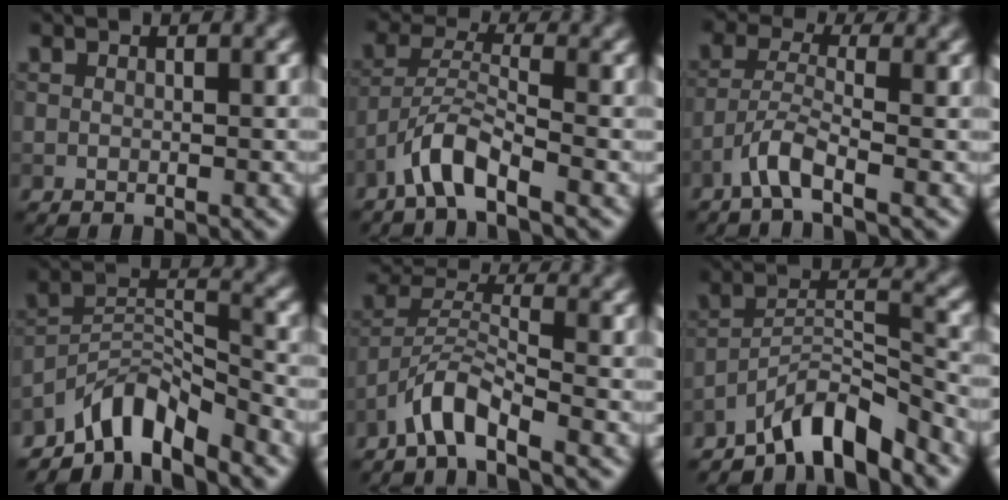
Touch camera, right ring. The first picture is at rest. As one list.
[{"total": 3.4, "force": [-2.5, 0.7, 2.3], "torque": [-0.045, 0.009, -0.056]}, {"total": 3.0, "force": [-1.8, 0.6, 2.3], "torque": [-0.051, 0.005, -0.047]}, {"total": 5.9, "force": [-5.0, 1.7, 2.6], "torque": [-0.031, 0.004, -0.101]}, {"total": 3.1, "force": [-2.4, 0.5, 1.9], "torque": [-0.037, 0.009, -0.054]}, {"total": 6.2, "force": [-5.2, 1.2, 3.1], "torque": [-0.044, 0.007, -0.097]}]